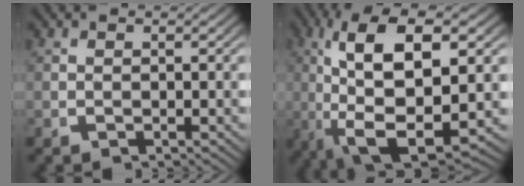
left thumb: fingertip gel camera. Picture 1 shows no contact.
{"total": 12.3, "force": [-0.7, 6.0, 10.8], "torque": [-0.234, -0.039, 0.016]}